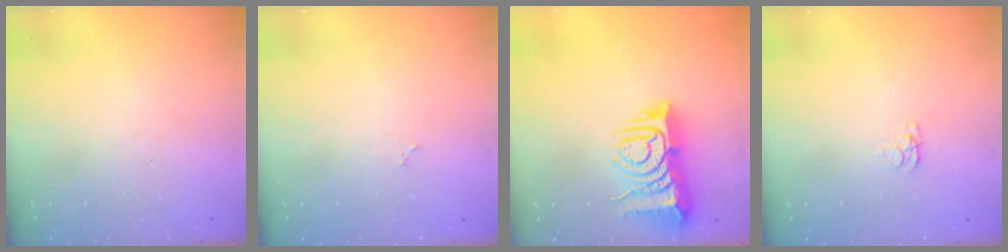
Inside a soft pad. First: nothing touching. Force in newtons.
{"total": 1.8, "press": 1.8, "slide": 0.3}
{"total": 9.5, "press": 9.4, "slide": 1.2}
{"total": 1.2, "press": 1.1, "slide": 0.3}